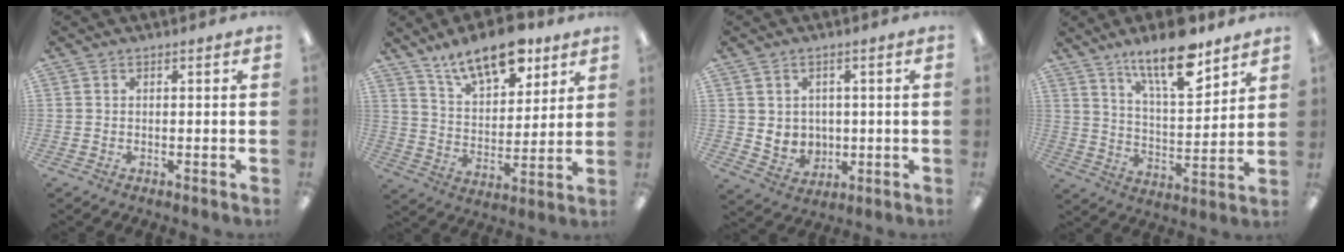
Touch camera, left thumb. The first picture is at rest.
{"total": 14.9, "force": [10.8, 6.4, 7.9], "torque": [-0.124, -0.056, 0.189]}
{"total": 4.9, "force": [1.5, 4.6, 0.7], "torque": [-0.012, -0.008, 0.032]}
{"total": 15.3, "force": [11.2, 4.6, 9.3], "torque": [-0.150, -0.062, 0.187]}